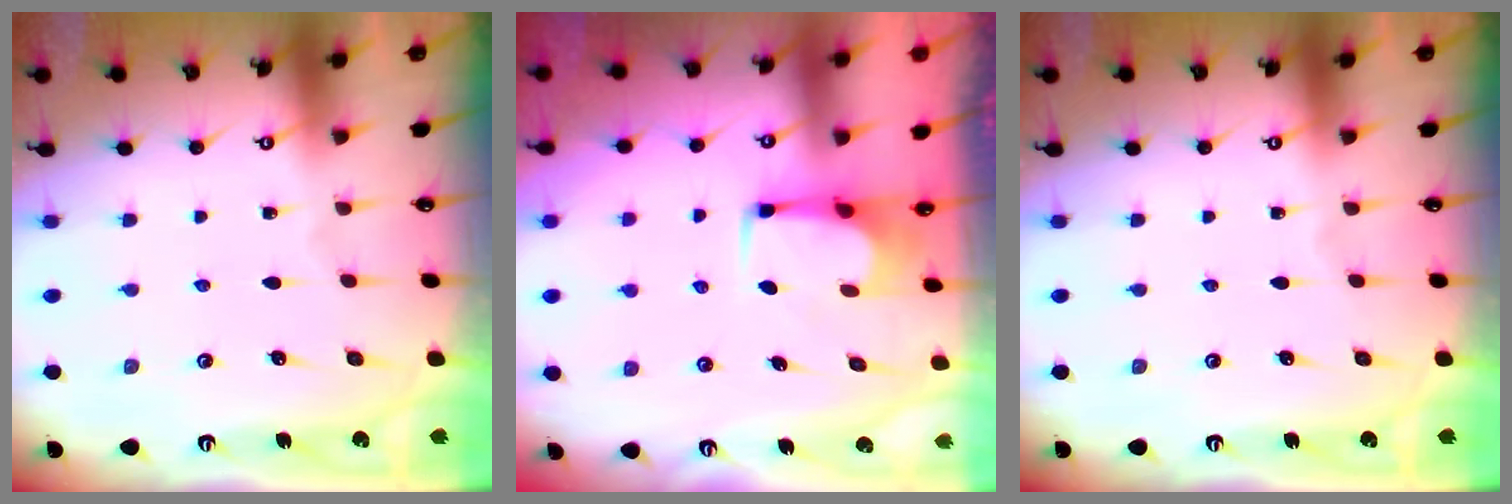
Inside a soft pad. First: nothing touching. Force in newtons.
{"total": 2.5, "press": 2.4, "slide": 0.4}
{"total": 0.0}